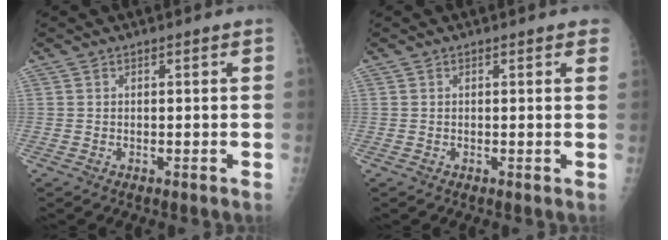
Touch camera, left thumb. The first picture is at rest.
{"total": 3.6, "force": [2.7, 1.3, 2.0], "torque": [0.002, -0.003, 0.021]}